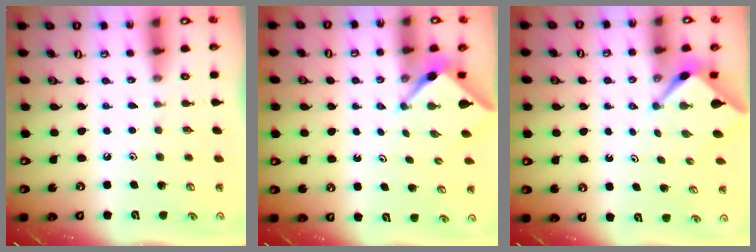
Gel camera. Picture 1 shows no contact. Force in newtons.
{"total": 3.0, "press": 3.0, "slide": 0.3}
{"total": 2.5, "press": 2.5, "slide": 0.3}